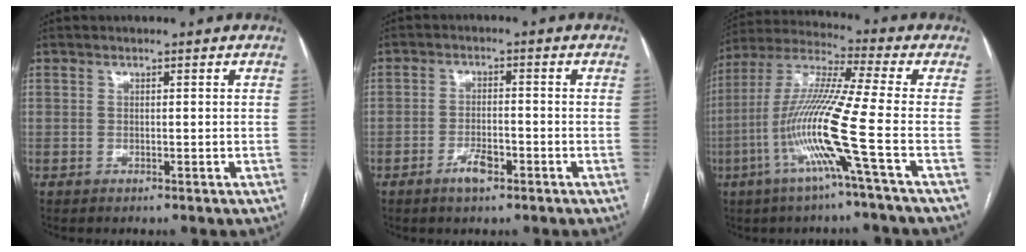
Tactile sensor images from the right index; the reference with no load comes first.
{"total": 3.8, "force": [-2.2, 1.2, 2.9], "torque": [-0.054, 0.002, -0.037]}
{"total": 14.2, "force": [-4.7, -1.9, 13.2], "torque": [-0.270, -0.009, -0.102]}